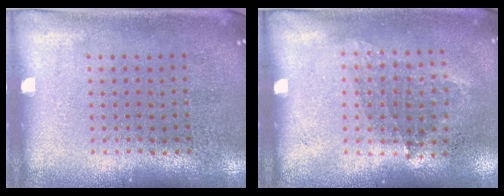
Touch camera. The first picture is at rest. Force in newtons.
{"total": 1.0, "press": 0.8, "slide": 0.6}